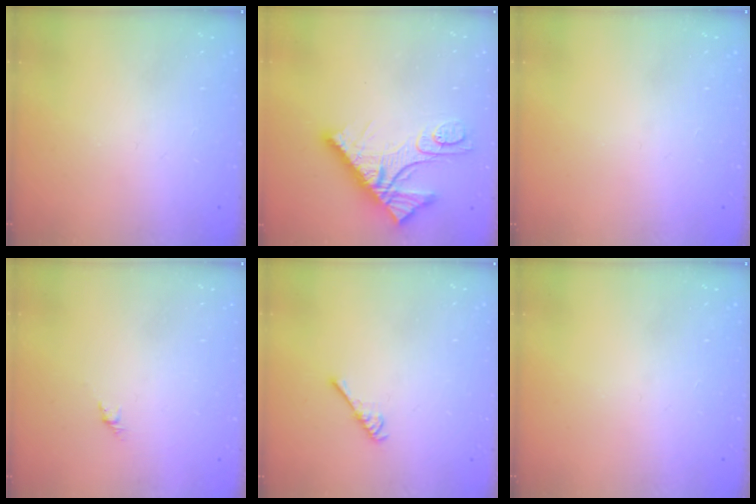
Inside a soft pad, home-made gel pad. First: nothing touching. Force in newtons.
{"total": 14.0, "press": 13.9, "slide": 1.3}
{"total": 0.0}
{"total": 3.0, "press": 2.9, "slide": 0.7}
{"total": 3.8, "press": 3.7, "slide": 0.6}
{"total": 0.0}